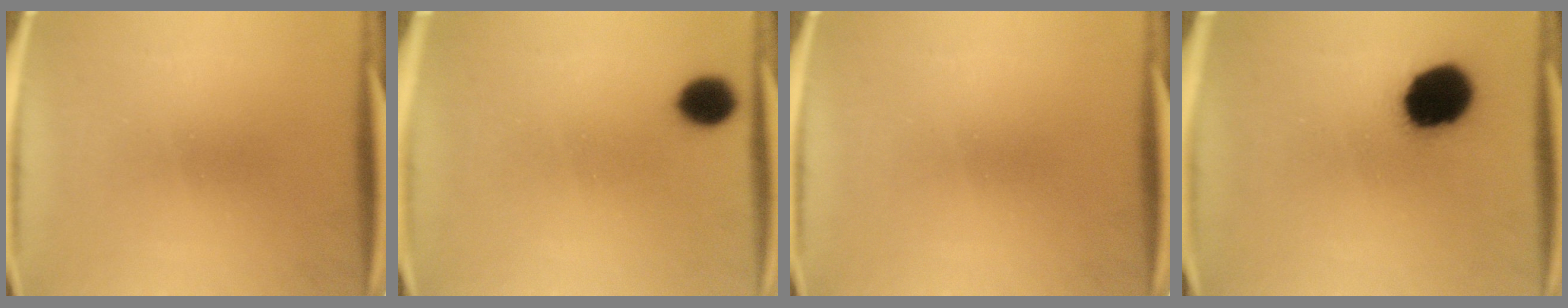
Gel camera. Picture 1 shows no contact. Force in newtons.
{"total": 6.0}
{"total": 0.0}
{"total": 15.0}